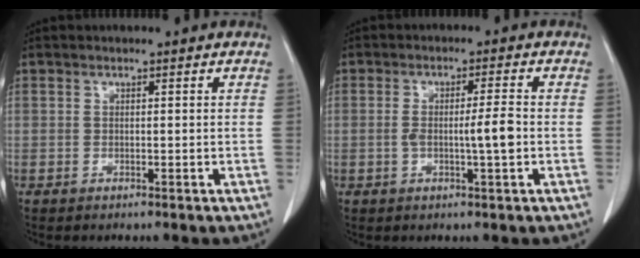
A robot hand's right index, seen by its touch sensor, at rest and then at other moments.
{"total": 4.7, "force": [-0.7, 0.0, 4.6], "torque": [-0.081, 0.000, -0.010]}